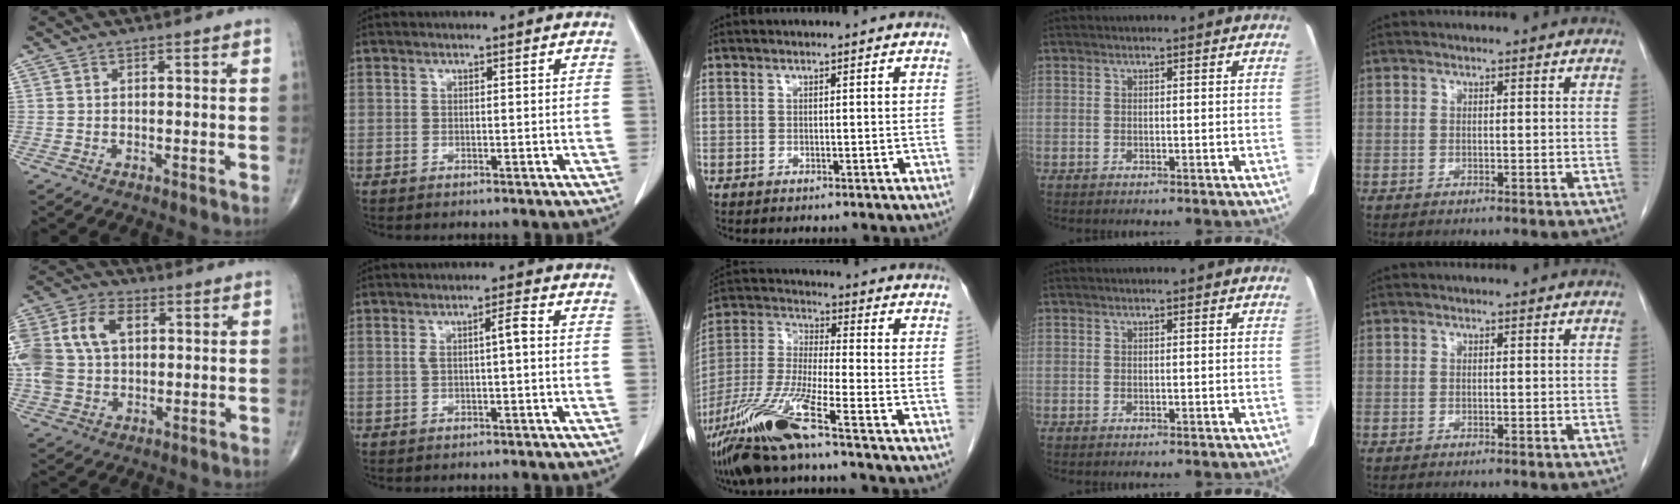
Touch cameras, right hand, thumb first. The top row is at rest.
{"thumb": {"total": 20.9, "force": [4.3, 14.6, 14.2], "torque": [-0.343, 0.040, 0.083]}, "index": {"total": 2.8, "force": [0.0, 0.2, 2.8], "torque": [-0.050, 0.008, 0.001]}, "middle": {"total": 12.9, "force": [-8.3, -0.1, 9.8], "torque": [-0.212, -0.029, -0.163]}}